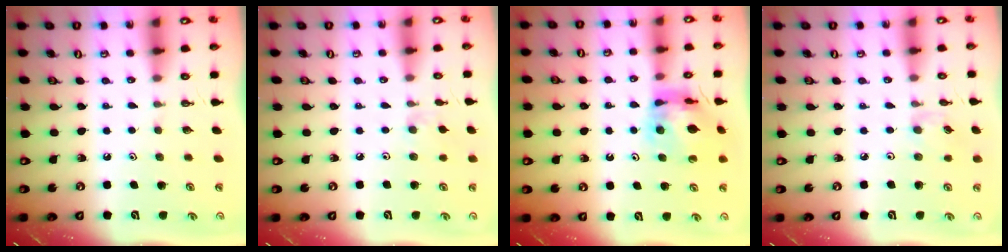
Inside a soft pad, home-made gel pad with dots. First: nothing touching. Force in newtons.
{"total": 4.2, "press": 4.1, "slide": 0.7}
{"total": 11.7, "press": 11.6, "slide": 1.3}
{"total": 2.9, "press": 2.8, "slide": 0.5}